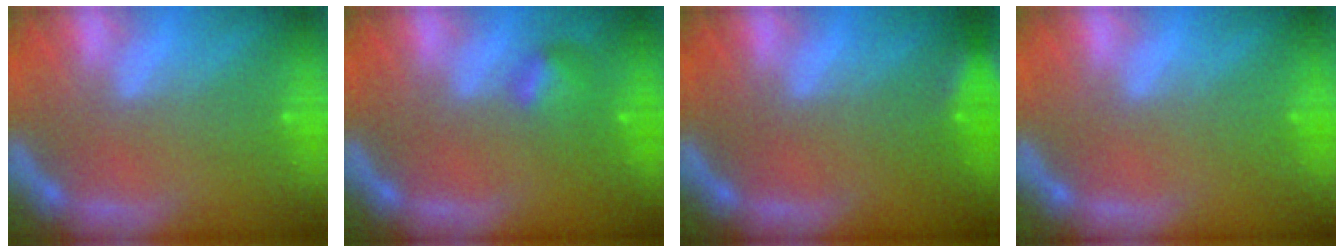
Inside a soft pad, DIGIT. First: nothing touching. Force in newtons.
{"total": 1.9}
{"total": 2.4}
{"total": 0.0}